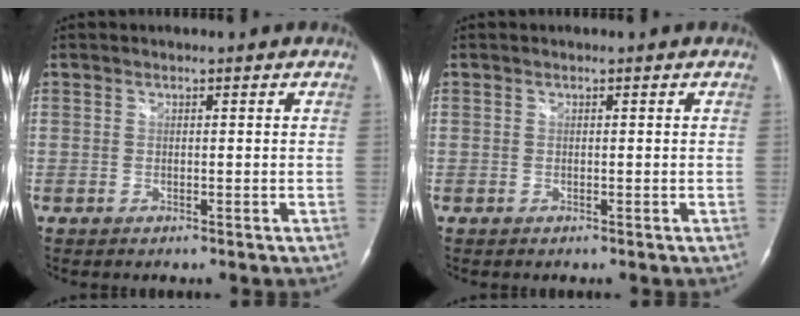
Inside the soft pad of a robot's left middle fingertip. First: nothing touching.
{"total": 0.0}